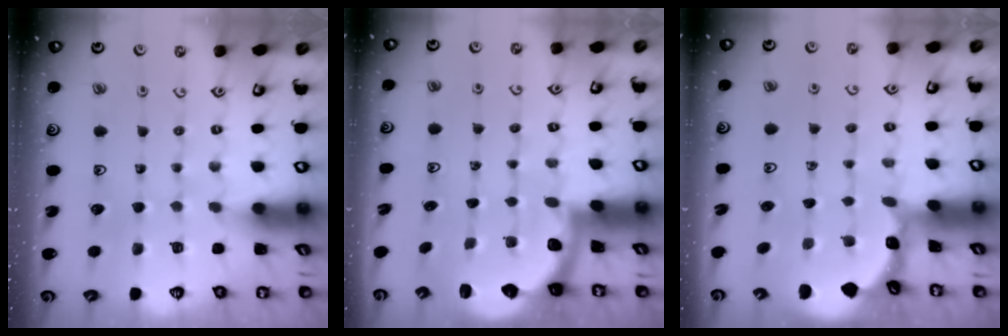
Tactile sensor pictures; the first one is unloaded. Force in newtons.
{"total": 2.1, "press": 1.9, "slide": 0.8}
{"total": 1.5, "press": 1.4, "slide": 0.3}